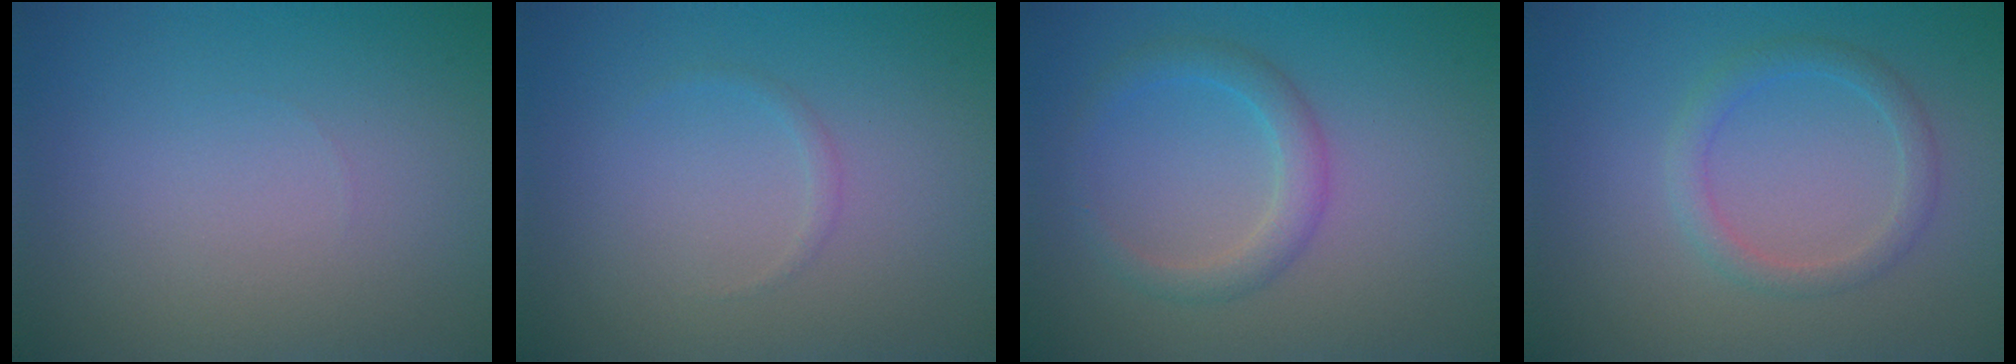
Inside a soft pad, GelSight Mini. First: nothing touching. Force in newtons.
{"total": 0.6, "press": 0.6, "slide": 0.0}
{"total": 2.4, "press": 2.4, "slide": 0.0}
{"total": 2.0, "press": 2.0, "slide": 0.1}